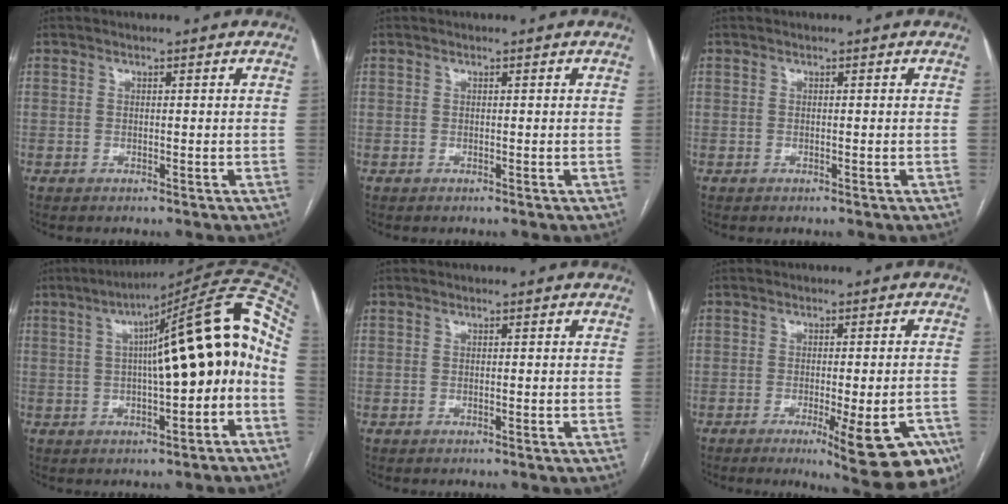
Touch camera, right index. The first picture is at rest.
{"total": 0.0}
{"total": 0.0}
{"total": 16.6, "force": [0.4, 2.2, 16.5], "torque": [-0.238, 0.049, 0.006]}
{"total": 0.0}
{"total": 14.1, "force": [-7.8, 3.0, 11.4], "torque": [-0.070, -0.003, -0.097]}